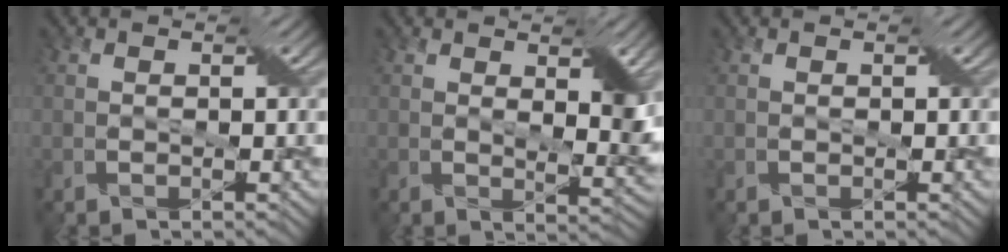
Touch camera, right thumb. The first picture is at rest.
{"total": 4.2, "force": [1.8, 1.5, 3.5], "torque": [-0.054, -0.007, 0.033]}
{"total": 0.0}